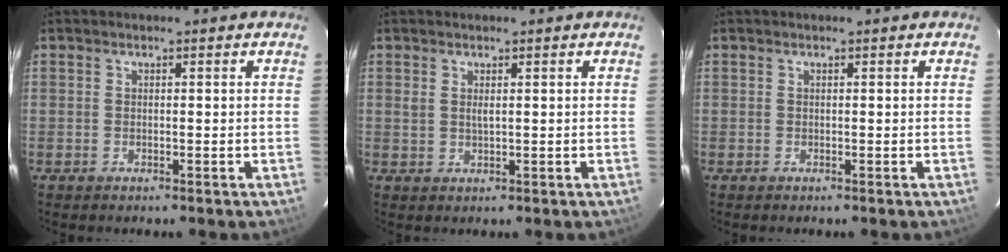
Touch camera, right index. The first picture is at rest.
{"total": 1.4, "force": [0.5, 0.5, 1.2], "torque": [-0.022, 0.001, 0.010]}
{"total": 0.0}